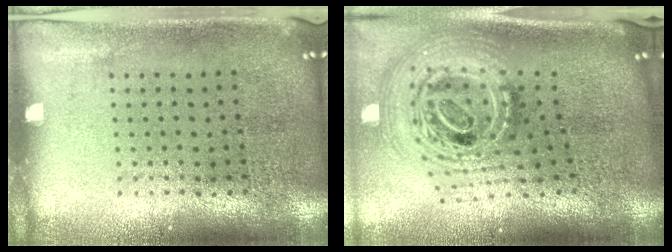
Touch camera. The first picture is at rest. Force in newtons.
{"total": 2.7, "press": 1.9, "slide": 2.0}